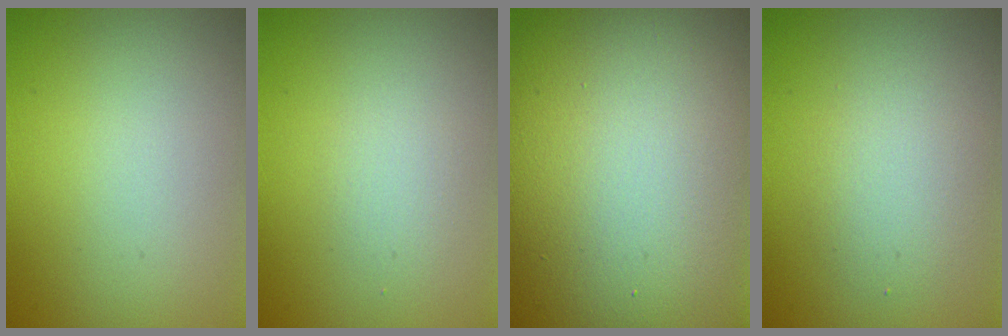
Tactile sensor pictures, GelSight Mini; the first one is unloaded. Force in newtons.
{"total": 1.1, "press": 1.1, "slide": 0.0}
{"total": 21.8, "press": 21.8, "slide": 1.0}
{"total": 2.4, "press": 2.4, "slide": 0.2}